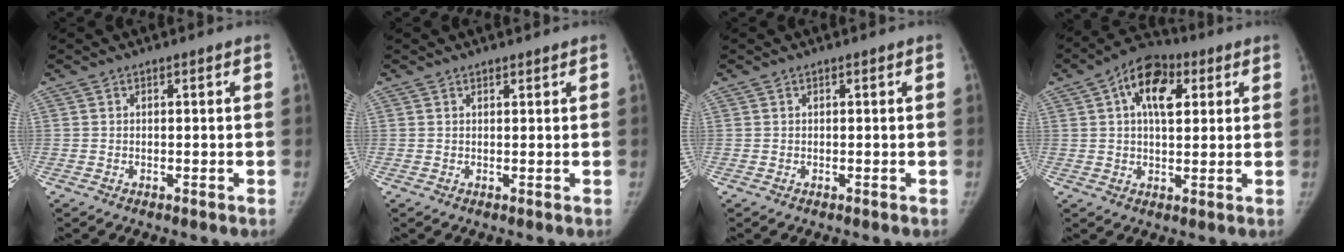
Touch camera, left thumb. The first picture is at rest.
{"total": 1.0, "force": [0.9, 0.3, 0.2], "torque": [-0.003, -0.007, 0.014]}
{"total": 0.0}
{"total": 11.2, "force": [3.9, 6.4, 8.3], "torque": [-0.117, 0.009, 0.053]}